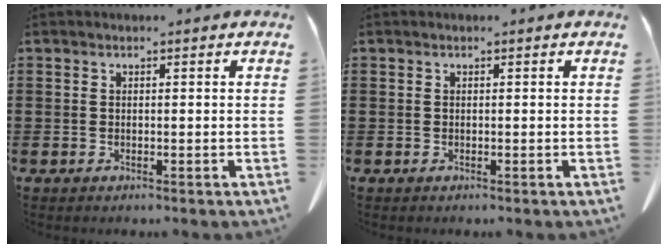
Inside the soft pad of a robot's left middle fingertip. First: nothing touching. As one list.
[{"total": 0.0}]